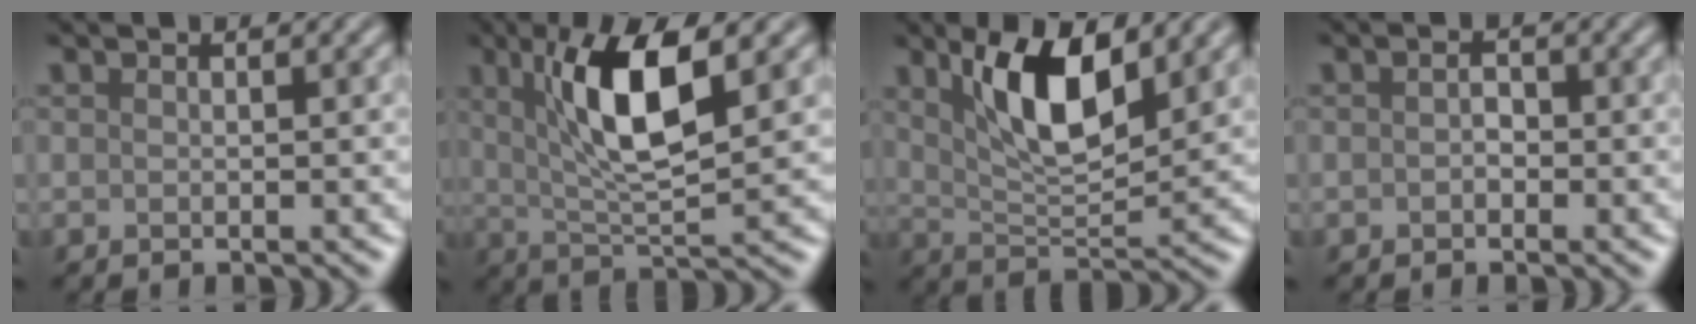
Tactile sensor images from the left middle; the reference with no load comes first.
{"total": 7.8, "force": [2.6, 2.0, 7.1], "torque": [-0.121, -0.002, 0.047]}
{"total": 7.2, "force": [3.2, 2.6, 5.9], "torque": [-0.111, -0.001, 0.056]}
{"total": 1.0, "force": [-0.2, 0.7, 0.6], "torque": [-0.014, 0.000, -0.005]}